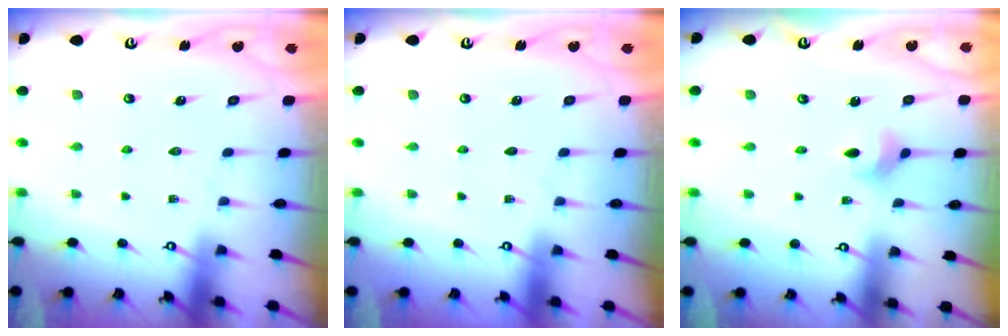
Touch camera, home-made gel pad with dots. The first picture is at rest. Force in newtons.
{"total": 0.0}
{"total": 3.9, "press": 3.9, "slide": 0.7}